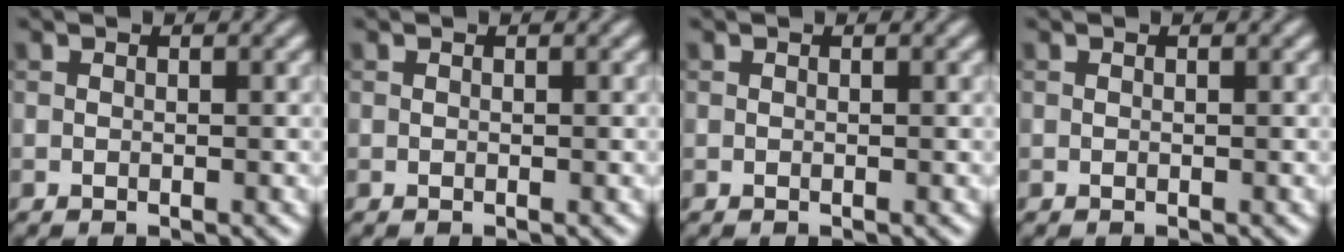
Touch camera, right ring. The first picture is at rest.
{"total": 0.0}
{"total": 0.0}
{"total": 0.0}